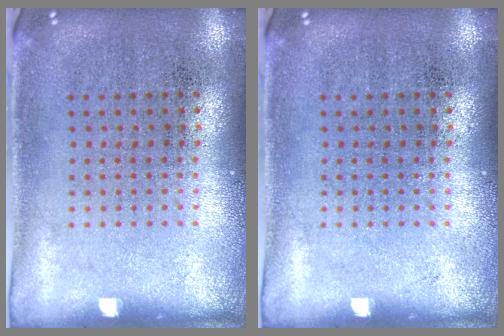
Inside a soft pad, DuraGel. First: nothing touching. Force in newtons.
{"total": 0.0}